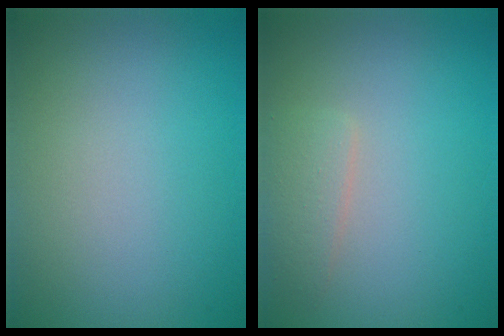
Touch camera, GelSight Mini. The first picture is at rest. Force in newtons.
{"total": 1.8, "press": 1.8, "slide": 0.0}